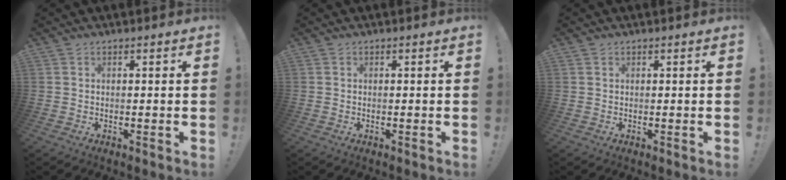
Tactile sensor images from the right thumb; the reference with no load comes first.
{"total": 0.0}
{"total": 0.5, "force": [0.3, 0.4, -0.1], "torque": [0.006, -0.001, 0.006]}